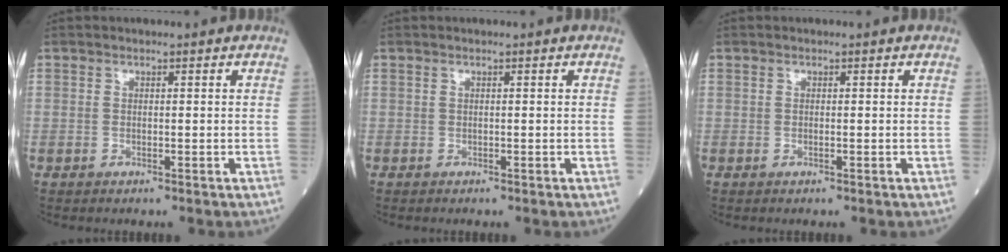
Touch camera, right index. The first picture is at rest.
{"total": 0.0}
{"total": 0.0}